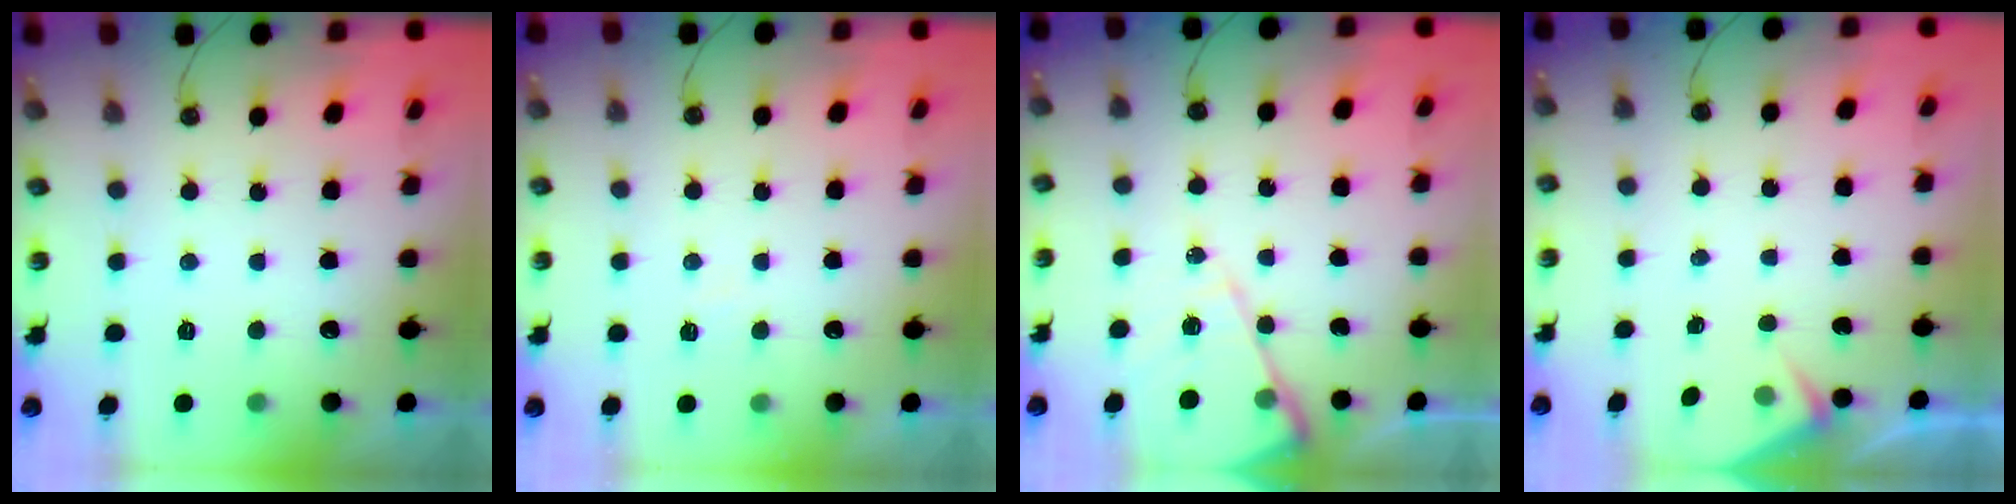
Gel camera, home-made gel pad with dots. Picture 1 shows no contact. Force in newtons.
{"total": 4.6, "press": 4.6, "slide": 0.7}
{"total": 11.7, "press": 11.7, "slide": 1.1}
{"total": 2.8, "press": 2.7, "slide": 0.4}